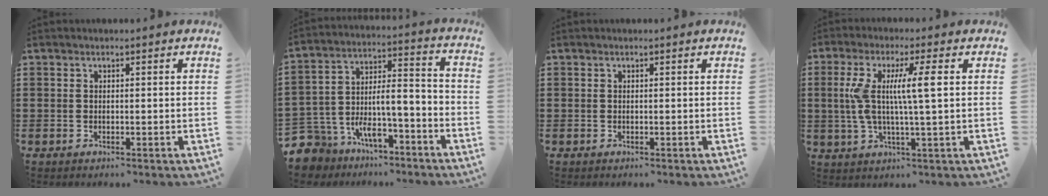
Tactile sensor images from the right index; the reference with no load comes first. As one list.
[{"total": 7.8, "force": [-6.3, 3.1, 3.4], "torque": [-0.078, 0.003, -0.125]}, {"total": 0.0}, {"total": 8.3, "force": [1.2, 0.6, 8.2], "torque": [-0.171, -0.007, 0.009]}]